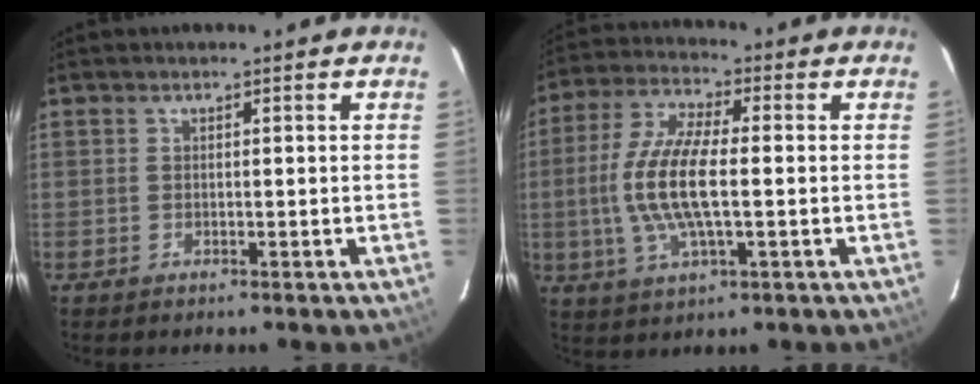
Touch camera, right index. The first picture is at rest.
{"total": 12.6, "force": [-0.9, 3.8, 12.0], "torque": [-0.251, 0.001, -0.020]}